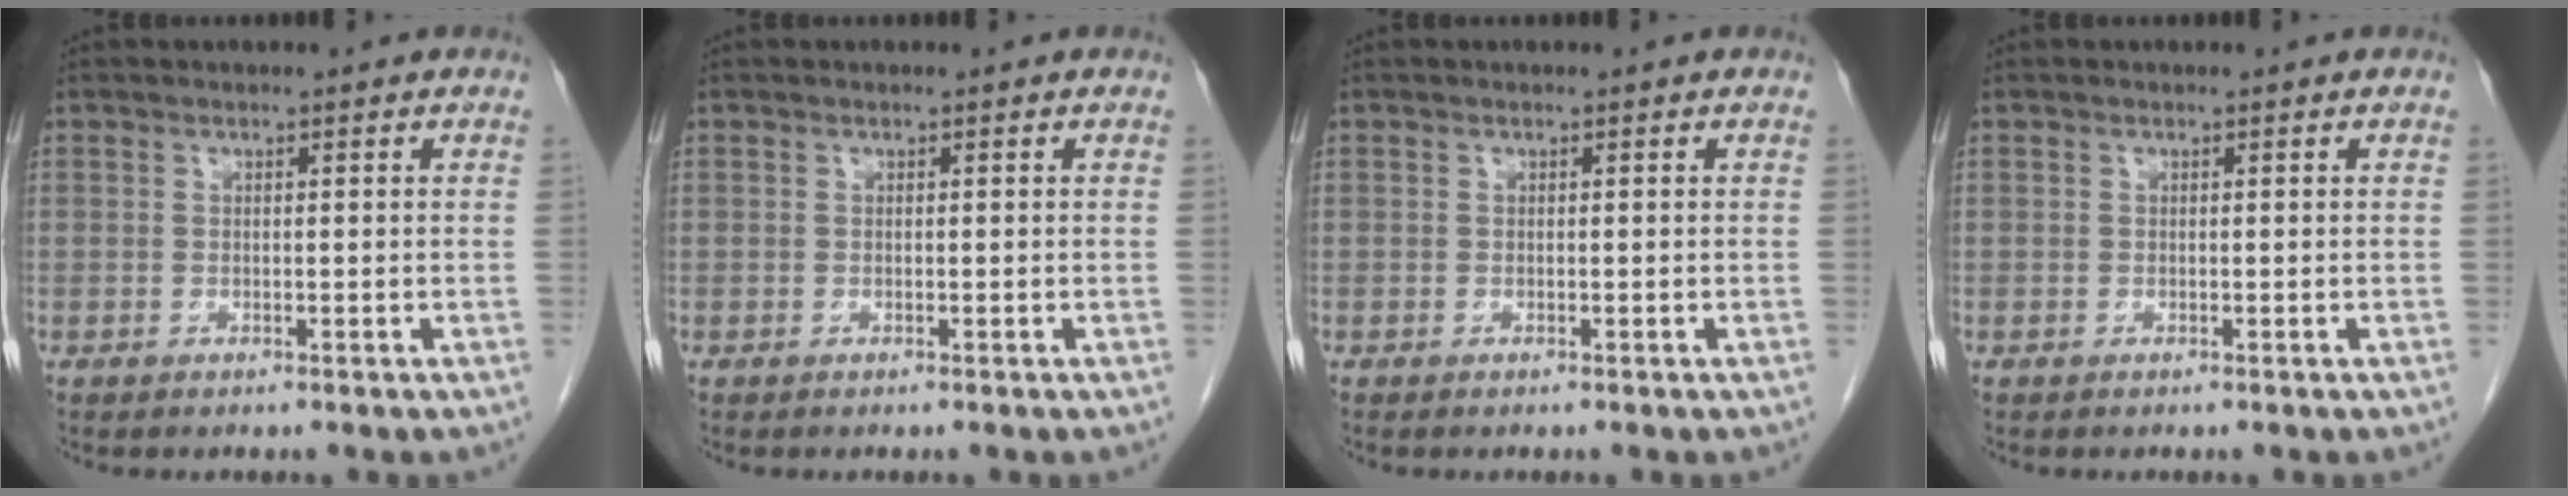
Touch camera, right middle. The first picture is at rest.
{"total": 0.0}
{"total": 0.0}
{"total": 0.0}